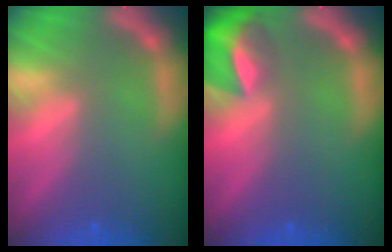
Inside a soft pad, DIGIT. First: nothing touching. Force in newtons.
{"total": 6.0}